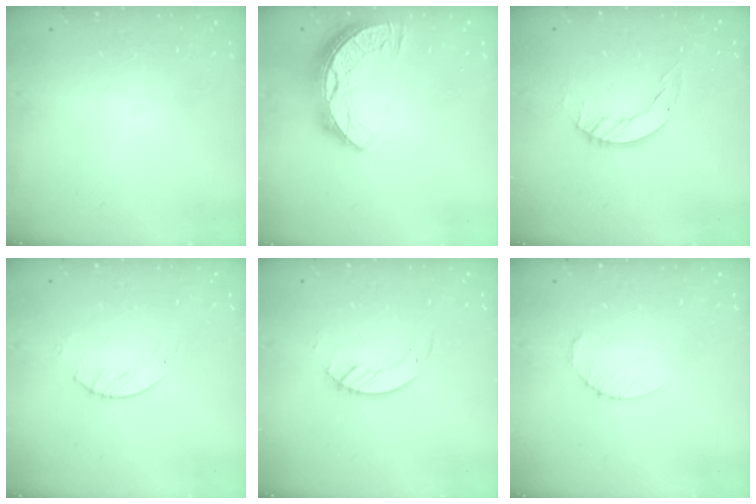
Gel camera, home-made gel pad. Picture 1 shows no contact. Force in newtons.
{"total": 10.4, "press": 10.3, "slide": 0.9}
{"total": 5.9, "press": 5.9, "slide": 0.4}
{"total": 2.6, "press": 2.6, "slide": 0.3}
{"total": 2.6, "press": 2.6, "slide": 0.3}
{"total": 2.5, "press": 2.5, "slide": 0.3}